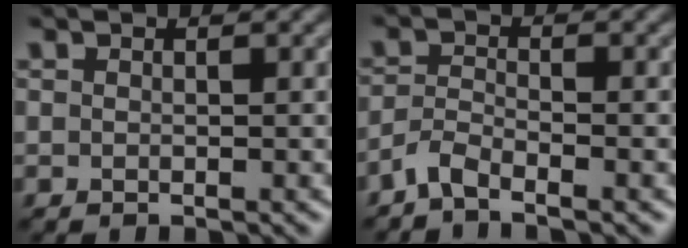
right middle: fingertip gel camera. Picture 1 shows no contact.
{"total": 2.4, "force": [-2.0, 0.5, 1.4], "torque": [-0.029, 0.000, -0.048]}